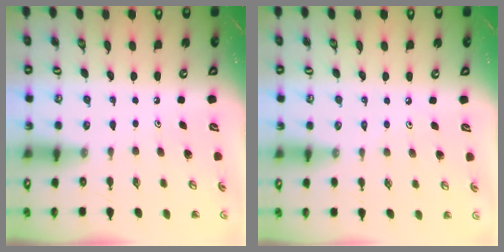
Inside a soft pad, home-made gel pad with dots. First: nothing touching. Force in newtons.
{"total": 1.9, "press": 1.8, "slide": 0.4}